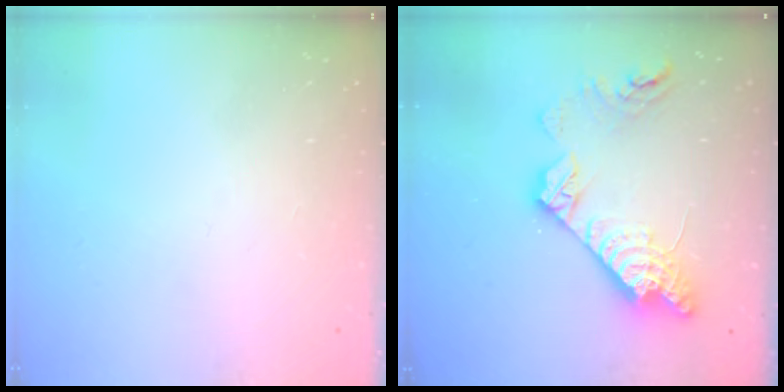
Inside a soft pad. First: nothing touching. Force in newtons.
{"total": 17.1, "press": 17.0, "slide": 1.4}